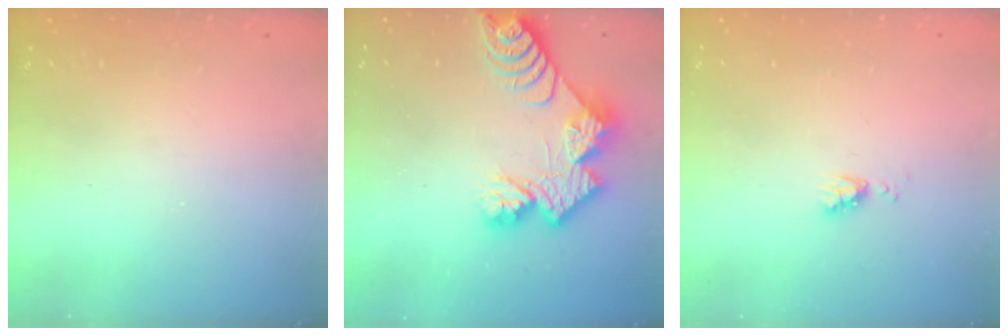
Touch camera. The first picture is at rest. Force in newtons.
{"total": 11.5, "press": 11.4, "slide": 1.0}
{"total": 4.3, "press": 4.2, "slide": 0.7}